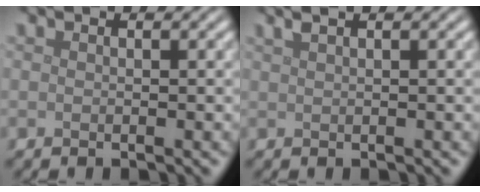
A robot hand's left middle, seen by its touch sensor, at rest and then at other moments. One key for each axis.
{"total": 2.5, "fx": 1.6, "fy": 1.0, "fz": 1.7, "tx": -0.019, "ty": 0.012, "tz": 0.009}